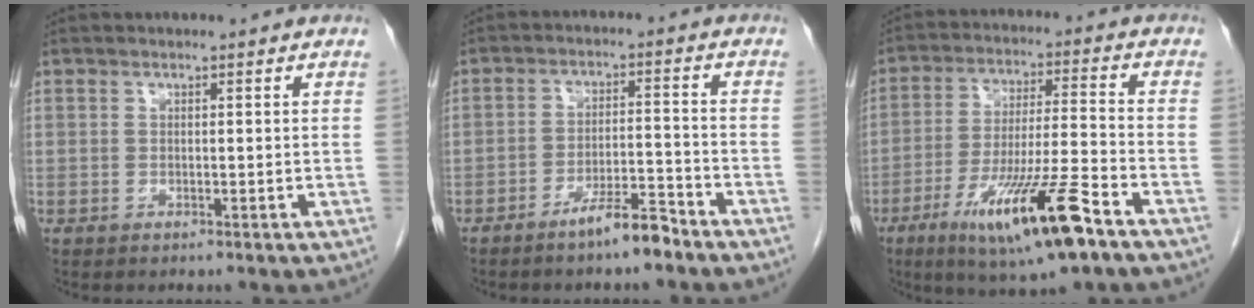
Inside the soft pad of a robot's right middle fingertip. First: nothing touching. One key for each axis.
{"total": 6.2, "fx": -4.9, "fy": 0.5, "fz": 3.7, "tx": -0.060, "ty": -0.003, "tz": -0.089}
{"total": 15.1, "fx": -8.5, "fy": 0.9, "fz": 12.5, "tx": -0.231, "ty": -0.030, "tz": -0.143}